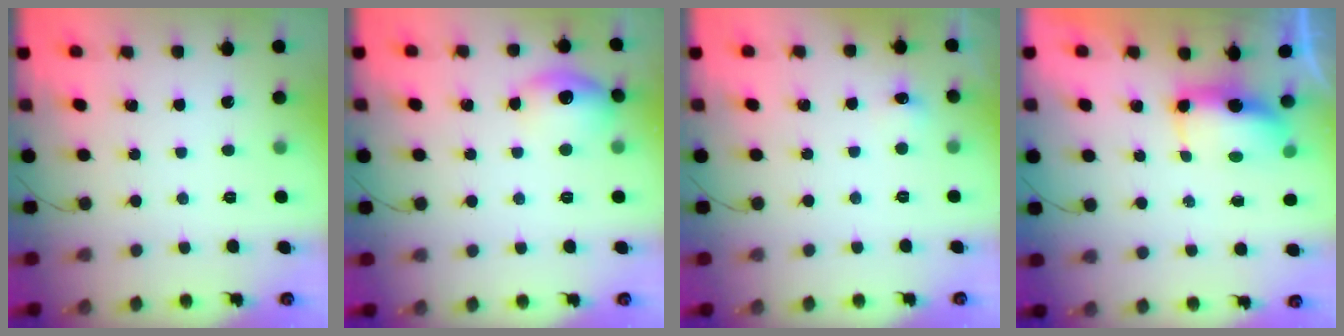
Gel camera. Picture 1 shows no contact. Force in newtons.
{"total": 10.8, "press": 10.7, "slide": 0.9}
{"total": 4.6, "press": 4.4, "slide": 1.3}
{"total": 6.6, "press": 6.6, "slide": 0.6}